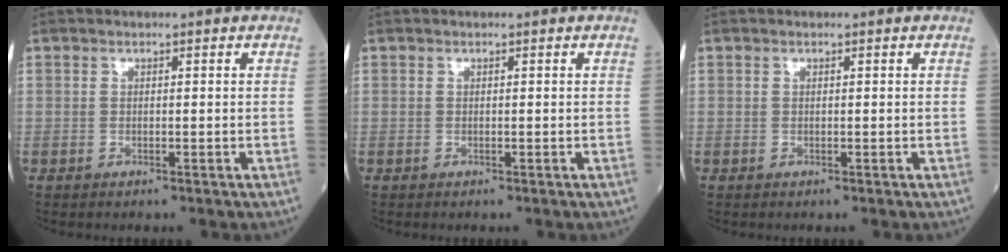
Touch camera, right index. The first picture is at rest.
{"total": 0.0}
{"total": 0.0}